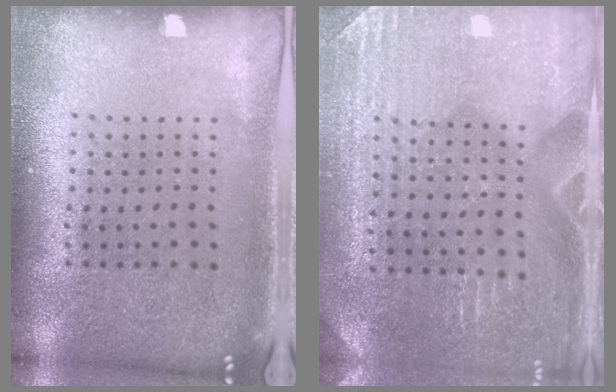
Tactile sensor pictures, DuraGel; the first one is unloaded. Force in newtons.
{"total": 3.1, "press": 3.1, "slide": 0.1}